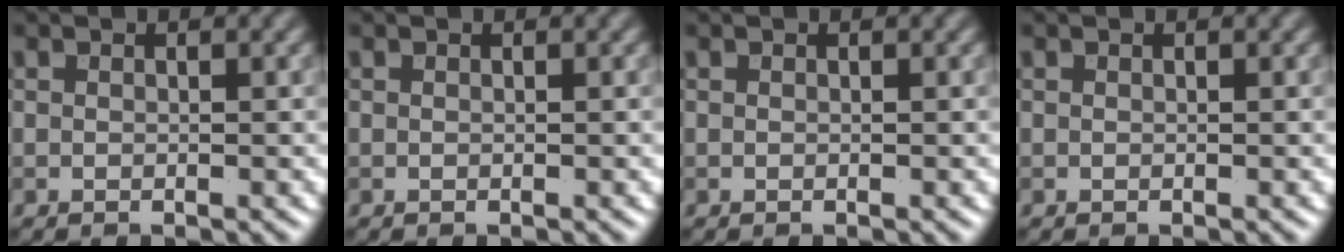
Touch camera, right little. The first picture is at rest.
{"total": 0.0}
{"total": 0.0}
{"total": 0.0}